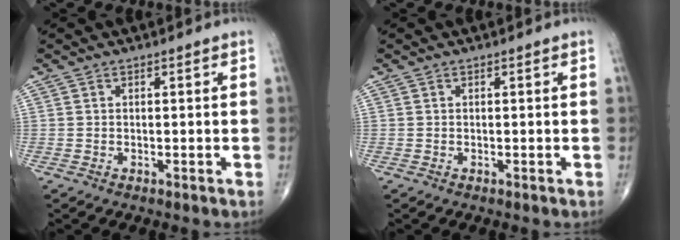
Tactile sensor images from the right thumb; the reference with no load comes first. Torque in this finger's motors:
{"motor_torque": [0.01, -0.01, 0.08, 0.09, 0.00]}